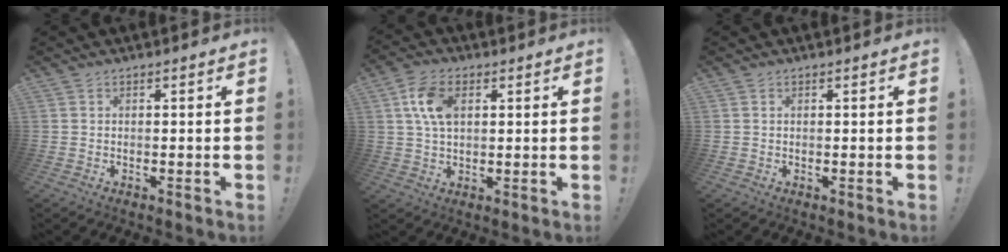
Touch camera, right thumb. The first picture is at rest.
{"total": 10.1, "force": [2.8, 6.5, 7.2], "torque": [-0.138, 0.008, 0.053]}
{"total": 0.0}